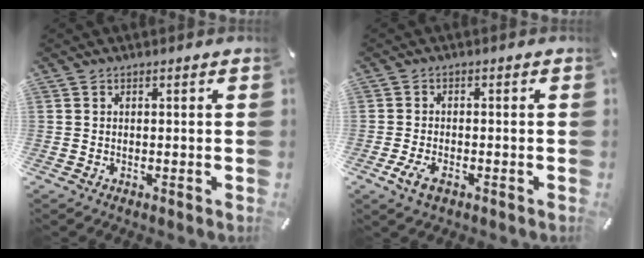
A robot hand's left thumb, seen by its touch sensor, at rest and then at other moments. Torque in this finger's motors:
{"motor_torque": [-0.17, 0.84, 0.31, 0.37, 0.02]}